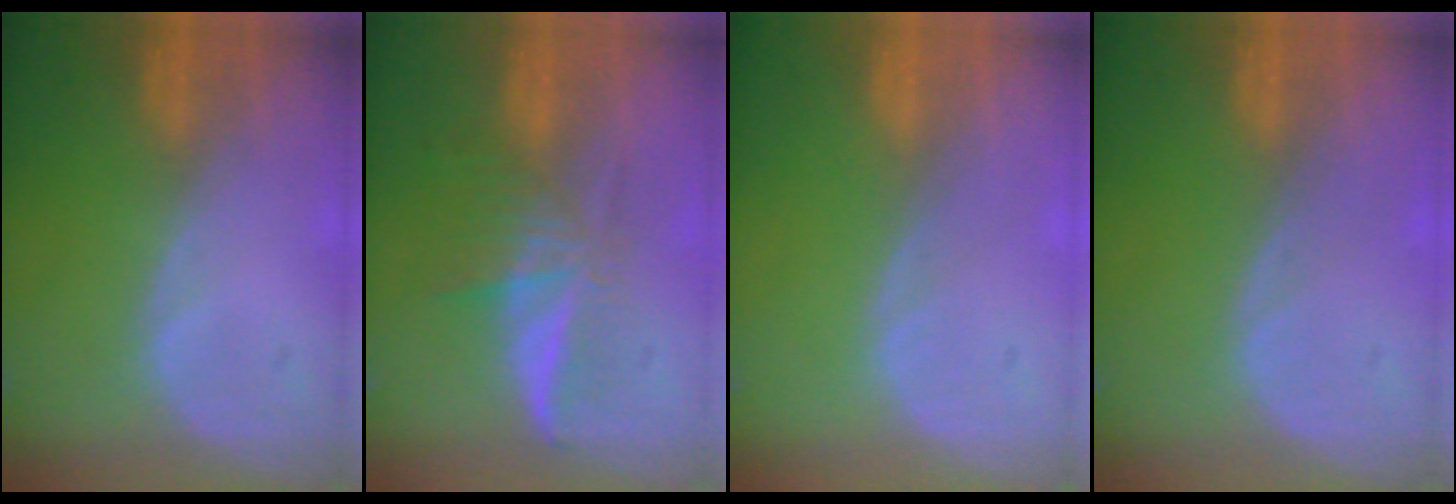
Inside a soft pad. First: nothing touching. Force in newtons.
{"total": 5.9, "press": 5.4, "slide": 2.4}
{"total": 0.0}
{"total": 0.0}